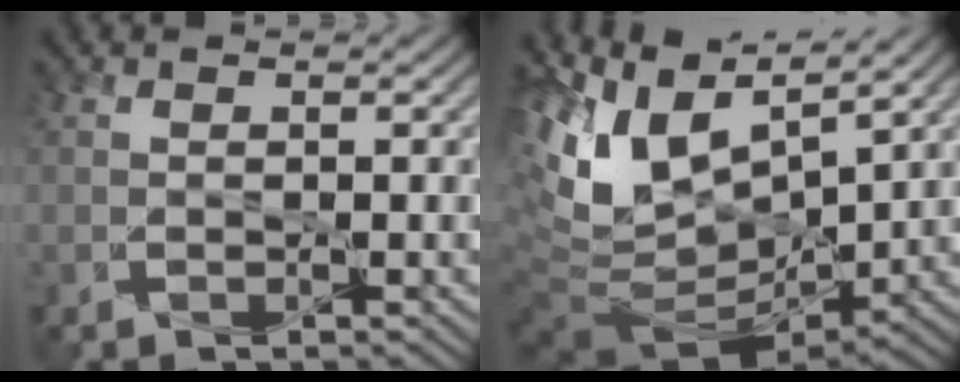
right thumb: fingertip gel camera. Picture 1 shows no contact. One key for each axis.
{"total": 12.4, "fx": 5.6, "fy": 6.1, "fz": 9.3, "tx": -0.210, "ty": 0.007, "tz": 0.110}